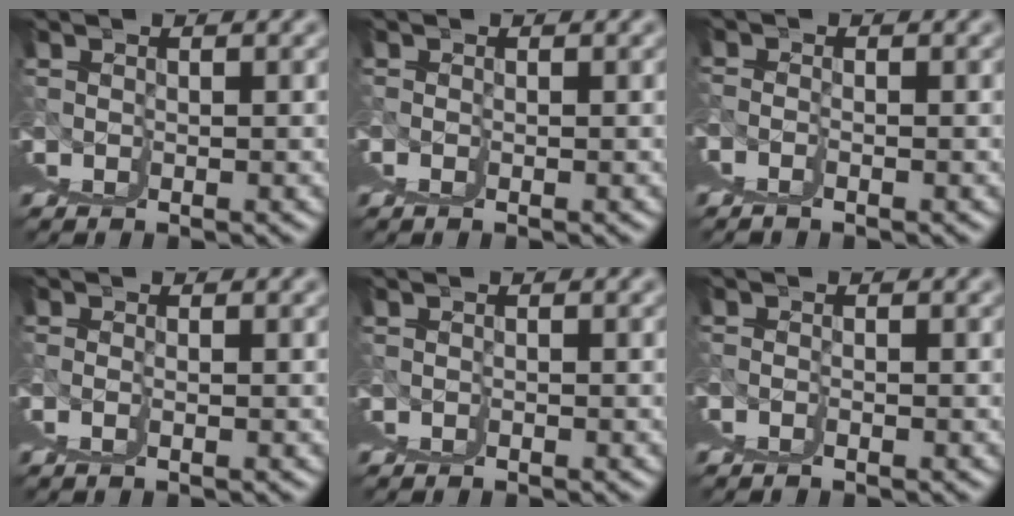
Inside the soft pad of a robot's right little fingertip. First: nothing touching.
{"total": 0.0}
{"total": 1.1, "force": [0.7, -0.8, 0.2], "torque": [0.003, 0.012, 0.011]}
{"total": 0.0}
{"total": 1.1, "force": [-0.1, -0.9, -0.6], "torque": [0.011, 0.002, -0.002]}
{"total": 0.9, "force": [0.2, -0.9, -0.2], "torque": [0.006, 0.007, 0.004]}